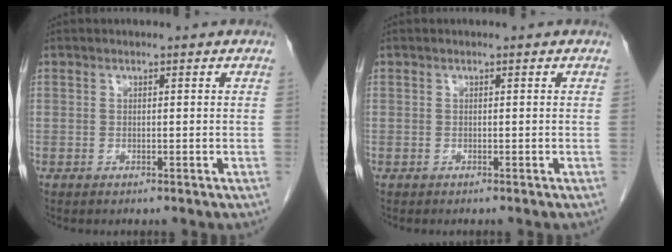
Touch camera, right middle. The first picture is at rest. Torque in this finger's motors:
{"motor_torque": [-0.05, -0.01, 0.00, -0.02]}